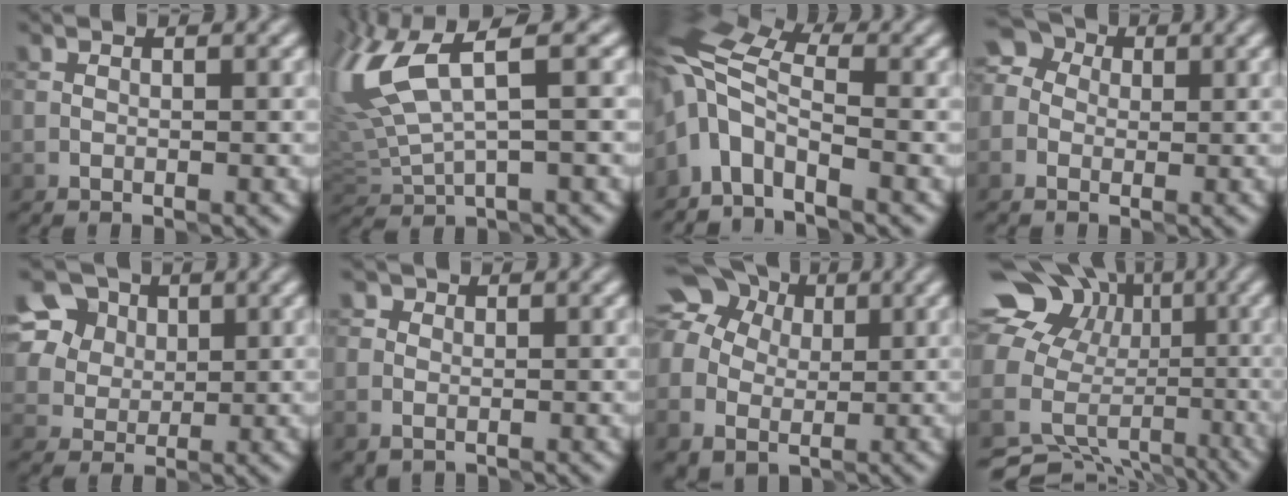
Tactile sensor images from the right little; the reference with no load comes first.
{"total": 8.7, "force": [3.0, 3.1, 7.5], "torque": [-0.187, 0.011, 0.060]}
{"total": 6.1, "force": [-1.5, 3.1, 5.1], "torque": [-0.099, 0.016, -0.050]}
{"total": 4.8, "force": [0.5, 4.3, 2.1], "torque": [-0.027, 0.029, -0.022]}
{"total": 9.5, "force": [5.0, 6.9, 4.2], "torque": [-0.086, 0.026, 0.081]}
{"total": 2.0, "force": [0.2, 1.9, 0.6], "torque": [0.003, 0.009, -0.007]}
{"total": 11.8, "force": [2.4, 10.1, 5.6], "torque": [-0.118, 0.025, 0.020]}
{"total": 16.9, "force": [0.6, 15.3, 7.2], "torque": [-0.162, 0.032, 0.016]}